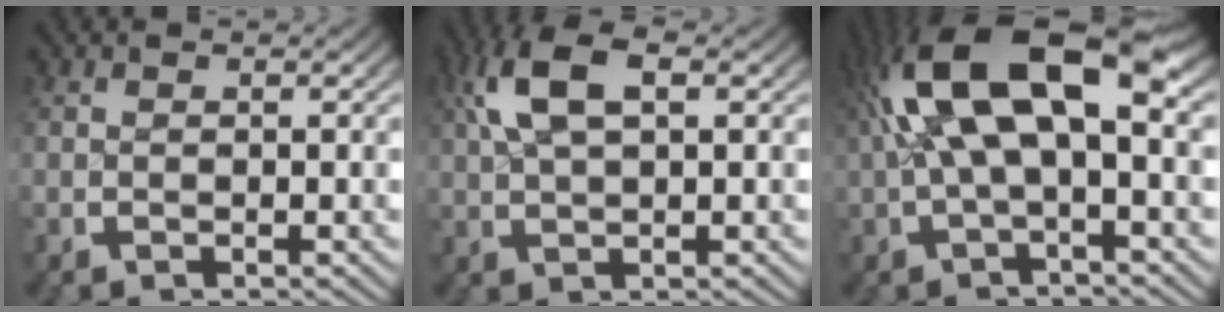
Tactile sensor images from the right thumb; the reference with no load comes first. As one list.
[{"total": 5.5, "force": [2.2, 2.6, 4.3], "torque": [-0.098, 0.003, 0.047]}, {"total": 11.2, "force": [1.8, 5.6, 9.6], "torque": [-0.200, 0.008, 0.031]}]